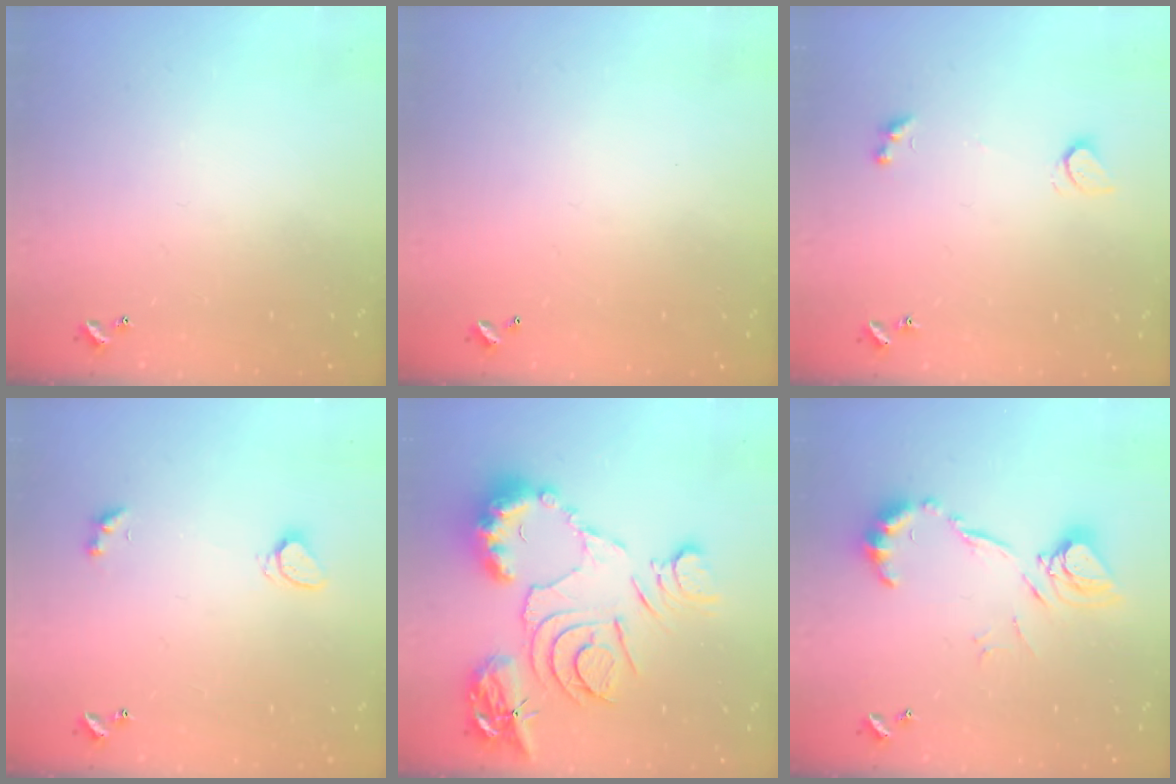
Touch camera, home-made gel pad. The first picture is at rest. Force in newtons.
{"total": 2.9, "press": 2.9, "slide": 0.1}
{"total": 1.7, "press": 1.6, "slide": 0.6}
{"total": 3.2, "press": 3.2, "slide": 0.6}
{"total": 17.6, "press": 17.5, "slide": 2.1}
{"total": 12.7, "press": 12.7, "slide": 1.2}